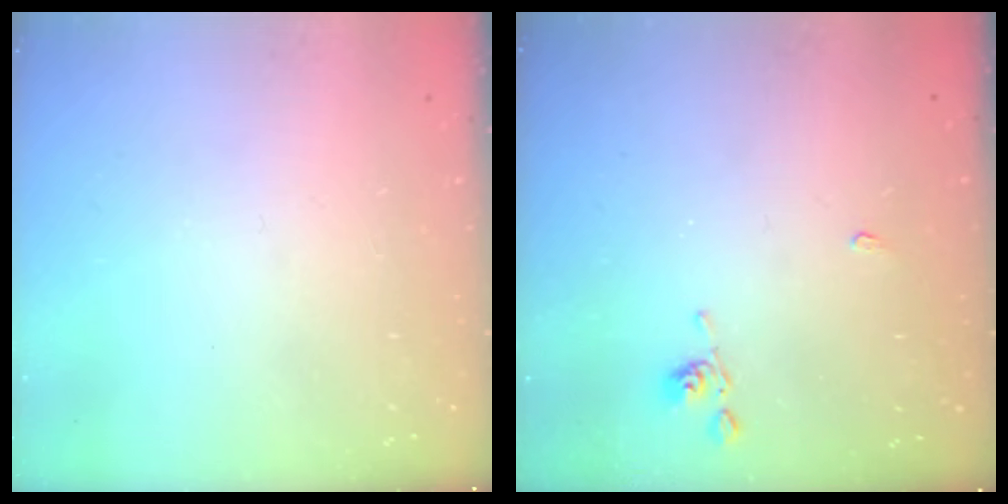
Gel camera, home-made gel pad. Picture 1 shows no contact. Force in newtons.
{"total": 2.1, "press": 2.1, "slide": 0.5}